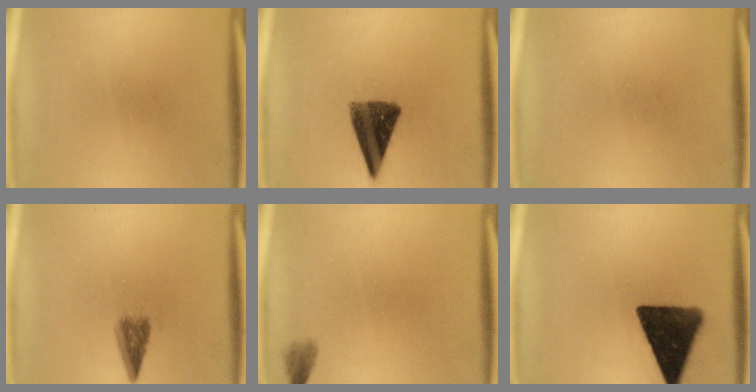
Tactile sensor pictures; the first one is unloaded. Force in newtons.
{"total": 10.6}
{"total": 0.0}
{"total": 3.2}
{"total": 1.3}
{"total": 14.6}